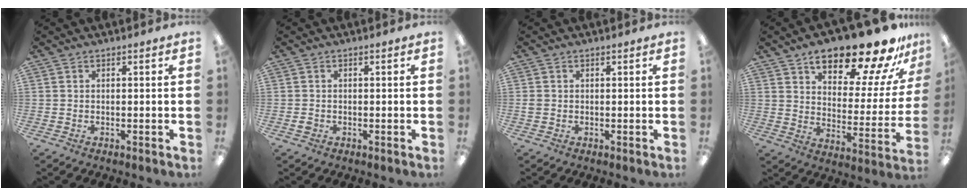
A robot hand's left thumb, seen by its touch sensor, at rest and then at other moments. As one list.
[{"total": 0.9, "force": [-0.2, 0.8, 0.3], "torque": [-0.005, 0.003, -0.006]}, {"total": 0.7, "force": [0.1, 0.7, 0.2], "torque": [-0.004, 0.005, 0.000]}, {"total": 22.5, "force": [16.8, 7.4, 12.9], "torque": [-0.184, -0.113, 0.275]}]